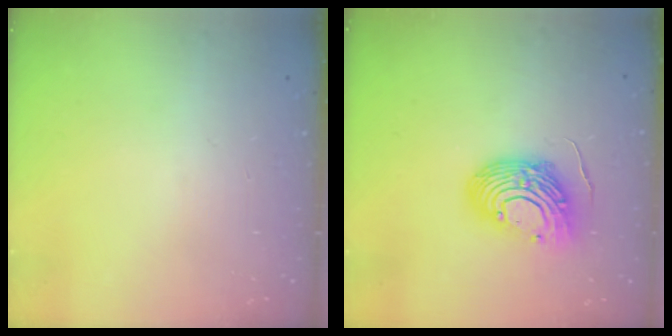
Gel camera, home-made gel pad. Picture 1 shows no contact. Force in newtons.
{"total": 12.9, "press": 12.9, "slide": 1.2}